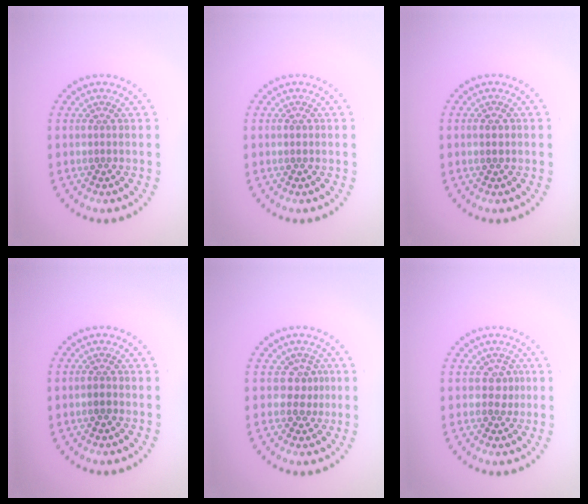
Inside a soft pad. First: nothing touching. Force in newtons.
{"total": 0.7, "press": 0.7, "slide": 0.1}
{"total": 1.2, "press": 1.2, "slide": 0.2}
{"total": 1.0, "press": 1.0, "slide": 0.4}
{"total": 2.1, "press": 1.4, "slide": 1.6}
{"total": 1.3, "press": 1.1, "slide": 0.7}